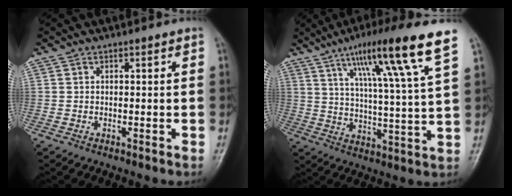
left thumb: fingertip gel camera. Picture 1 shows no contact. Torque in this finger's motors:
{"motor_torque": [0.63, 0.53, 1.60, -1.16, 0.13]}